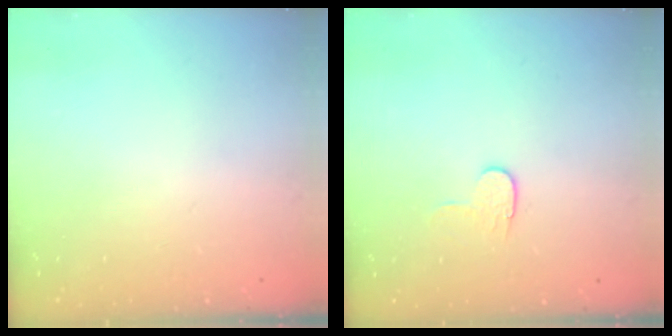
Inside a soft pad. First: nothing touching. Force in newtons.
{"total": 6.2, "press": 6.2, "slide": 0.5}